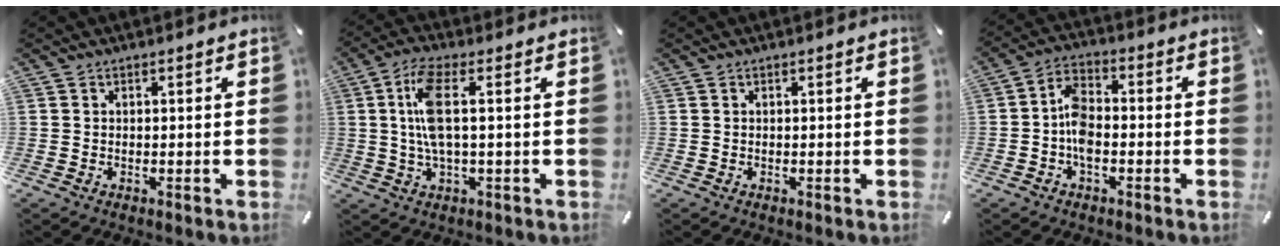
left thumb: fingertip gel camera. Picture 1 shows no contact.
{"total": 9.2, "force": [1.2, 3.2, 8.6], "torque": [-0.188, -0.007, 0.015]}
{"total": 0.0}
{"total": 6.8, "force": [-2.0, 3.9, 5.1], "torque": [-0.098, 0.016, -0.035]}